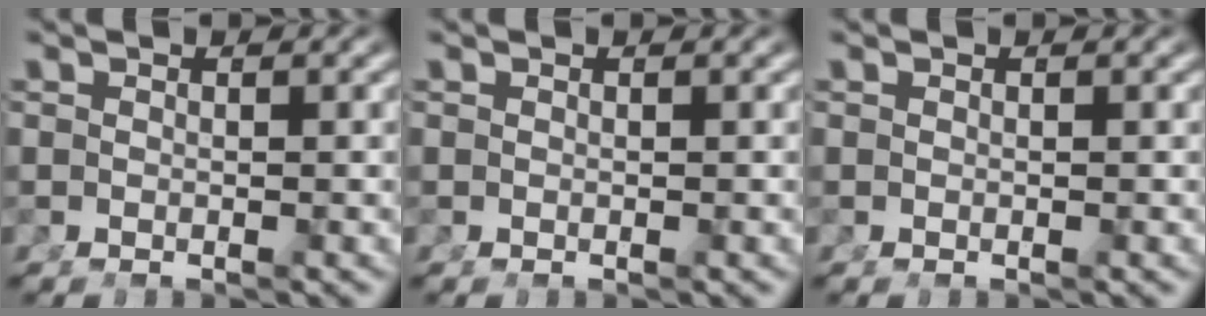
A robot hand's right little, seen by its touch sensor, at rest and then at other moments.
{"total": 0.0}
{"total": 0.0}